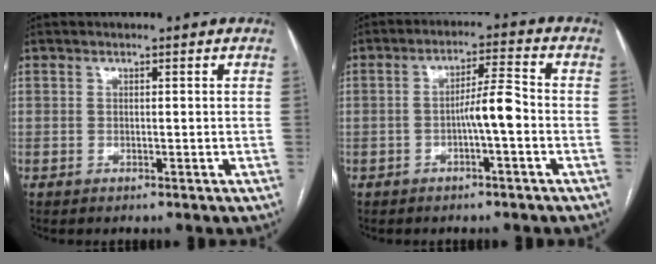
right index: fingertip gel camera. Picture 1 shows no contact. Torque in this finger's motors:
{"motor_torque": [1.03, -0.20, 0.41, 0.11]}